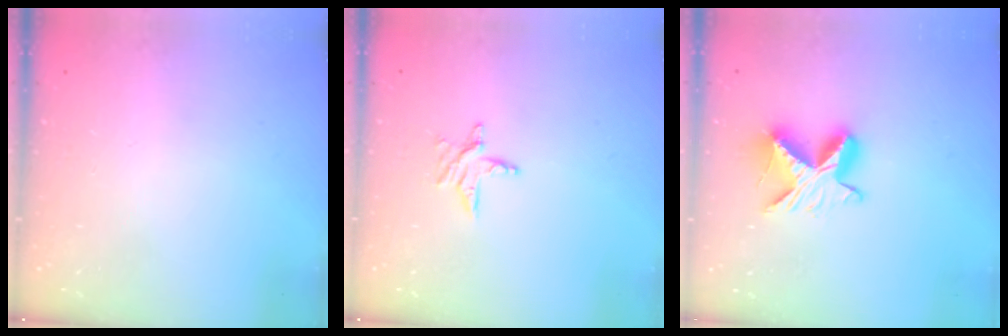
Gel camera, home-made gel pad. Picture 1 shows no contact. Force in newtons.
{"total": 5.5, "press": 5.5, "slide": 0.5}
{"total": 9.8, "press": 9.8, "slide": 0.6}